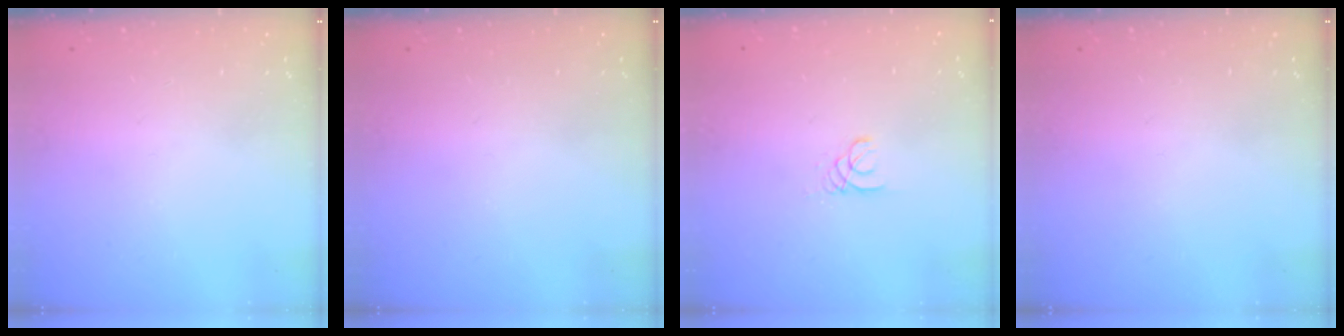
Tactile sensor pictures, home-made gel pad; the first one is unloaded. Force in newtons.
{"total": 0.0}
{"total": 1.8, "press": 1.8, "slide": 0.2}
{"total": 0.0}